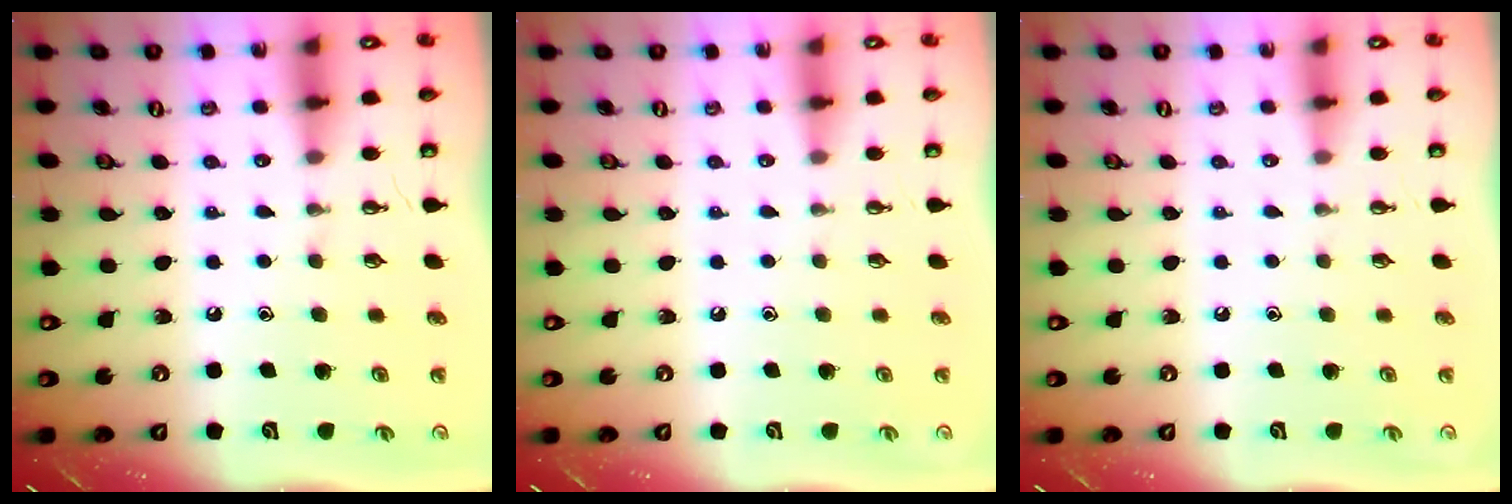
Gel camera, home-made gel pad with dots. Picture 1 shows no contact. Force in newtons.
{"total": 0.0}
{"total": 0.0}